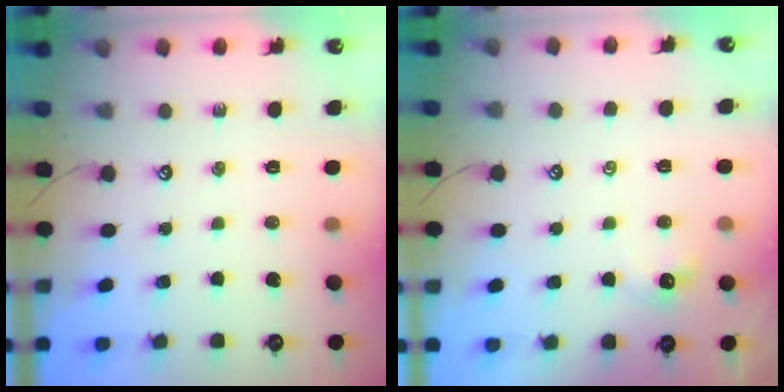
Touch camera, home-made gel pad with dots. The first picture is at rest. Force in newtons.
{"total": 1.2, "press": 1.0, "slide": 0.6}